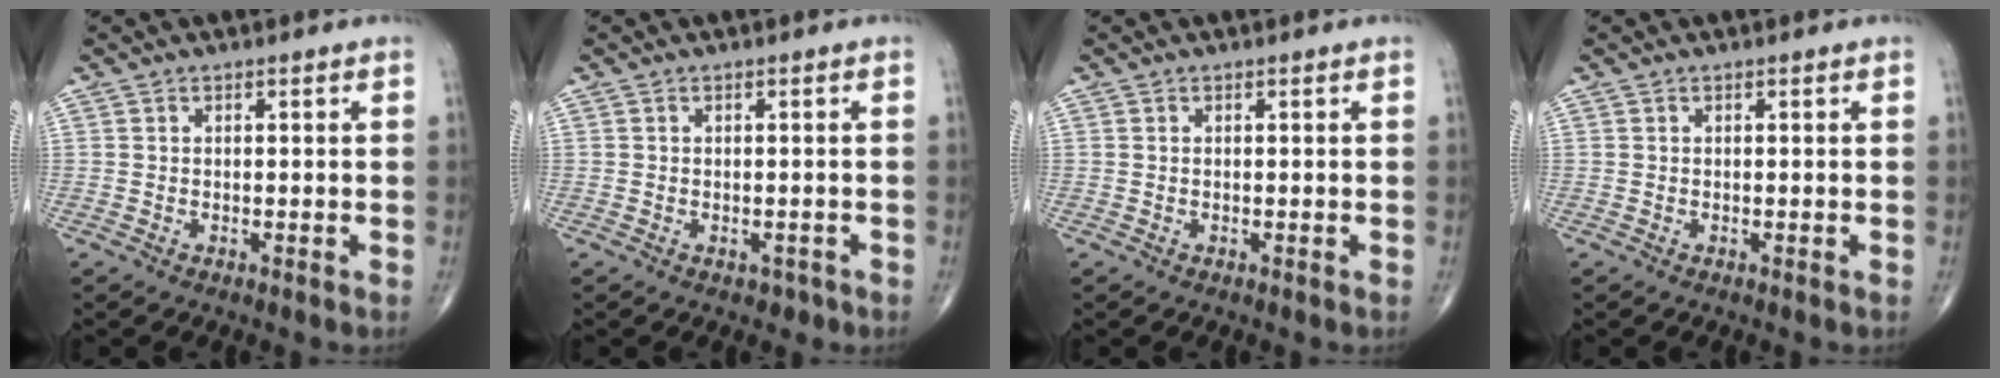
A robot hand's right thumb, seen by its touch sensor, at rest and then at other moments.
{"total": 1.1, "force": [-0.6, 0.9, 0.3], "torque": [0.003, 0.004, -0.007]}
{"total": 0.0}
{"total": 0.0}